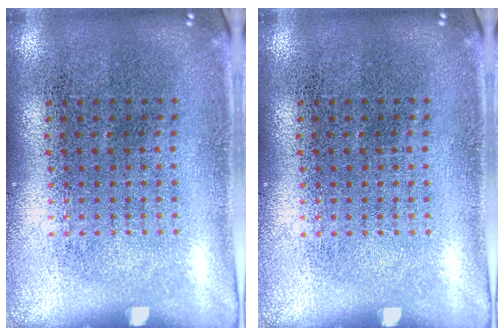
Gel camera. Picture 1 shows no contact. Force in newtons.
{"total": 0.0}